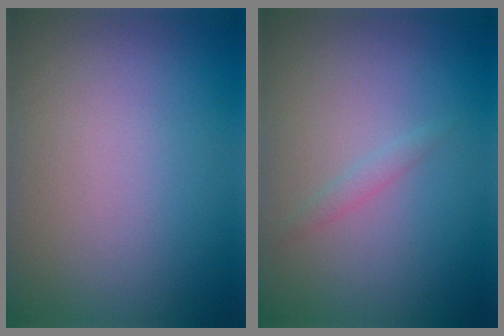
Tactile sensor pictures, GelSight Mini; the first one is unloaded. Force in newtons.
{"total": 0.9, "press": 0.8, "slide": 0.0}